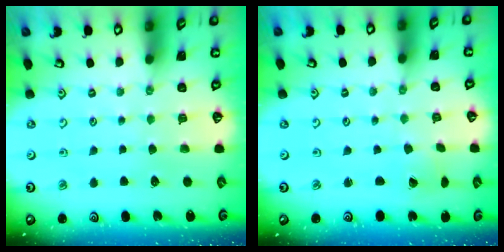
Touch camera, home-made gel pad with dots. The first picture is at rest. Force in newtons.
{"total": 0.6, "press": 0.6, "slide": 0.1}